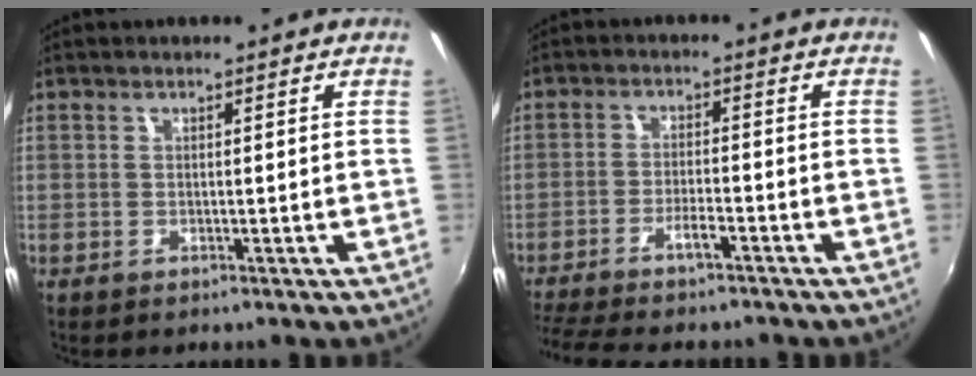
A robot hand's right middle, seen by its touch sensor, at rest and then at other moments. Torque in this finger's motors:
{"motor_torque": [1.09, -1.05, 0.25, 0.08]}